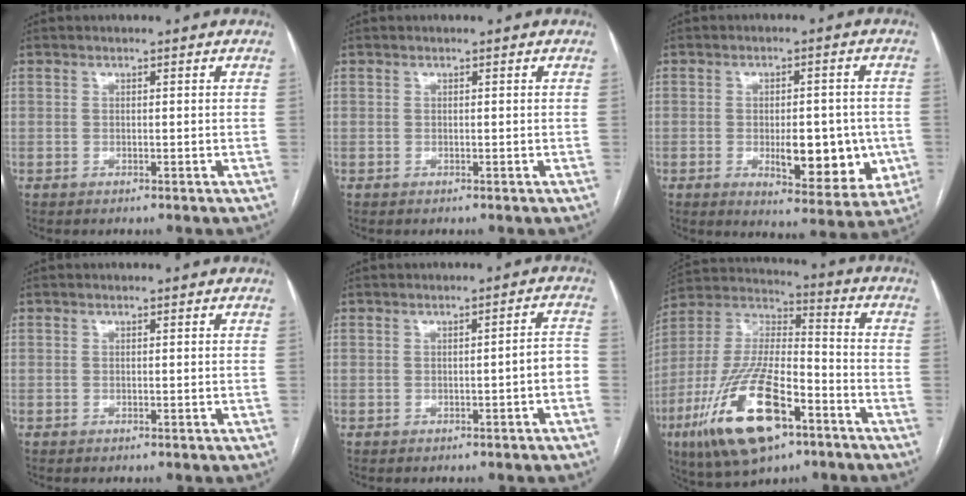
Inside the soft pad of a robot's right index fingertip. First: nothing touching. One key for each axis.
{"total": 0.0}
{"total": 11.4, "fx": -2.3, "fy": 4.5, "fz": 10.2, "tx": -0.126, "ty": -0.002, "tz": -0.019}
{"total": 0.0}
{"total": 2.7, "fx": -1.1, "fy": 0.3, "fz": 2.4, "tx": -0.019, "ty": 0.008, "tz": -0.016}
{"total": 21.0, "fx": -10.3, "fy": 7.3, "fz": 16.7, "tx": -0.366, "ty": -0.020, "tz": -0.182}